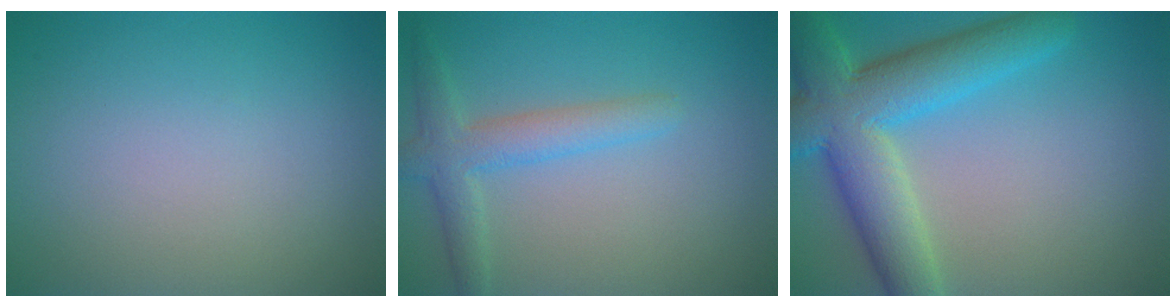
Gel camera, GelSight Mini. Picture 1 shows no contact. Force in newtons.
{"total": 3.4, "press": 3.4, "slide": 0.3}
{"total": 9.2, "press": 9.2, "slide": 0.4}